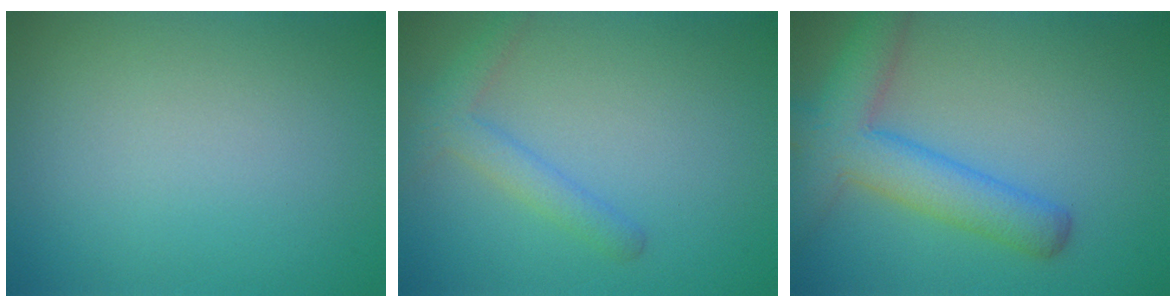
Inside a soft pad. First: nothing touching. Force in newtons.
{"total": 2.3, "press": 2.3, "slide": 0.1}
{"total": 6.1, "press": 6.1, "slide": 0.4}